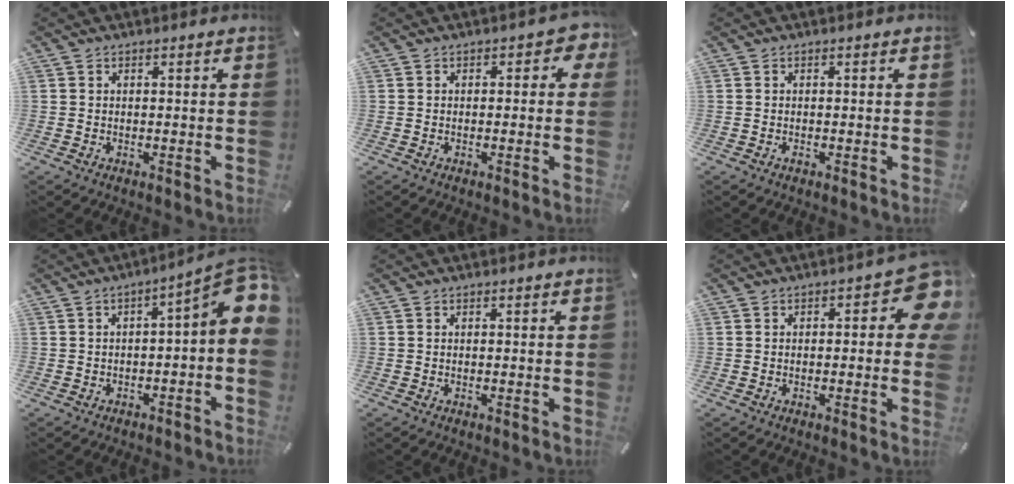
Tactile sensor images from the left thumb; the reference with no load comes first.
{"total": 2.8, "force": [-0.1, 1.6, 2.3], "torque": [-0.027, 0.002, -0.005]}
{"total": 0.0}
{"total": 9.7, "force": [1.2, 3.1, 9.2], "torque": [-0.111, -0.023, 0.017]}
{"total": 0.0}
{"total": 8.6, "force": [1.7, 3.6, 7.6], "torque": [-0.083, -0.017, 0.024]}